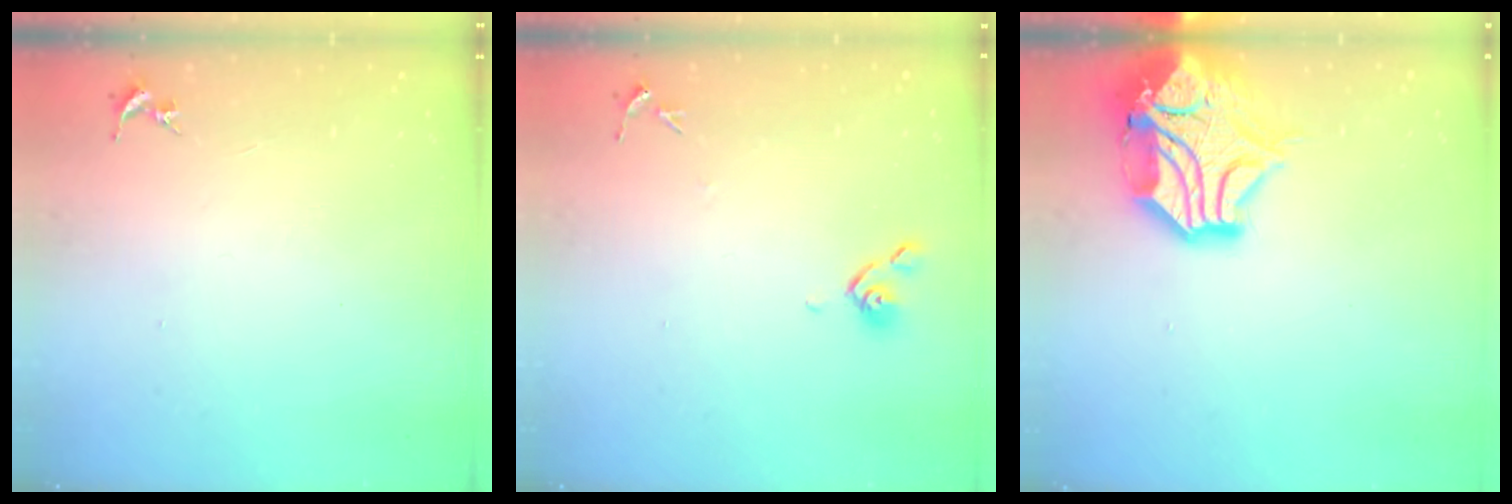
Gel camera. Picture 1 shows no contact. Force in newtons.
{"total": 5.8, "press": 5.8, "slide": 0.7}
{"total": 17.6, "press": 17.4, "slide": 2.6}